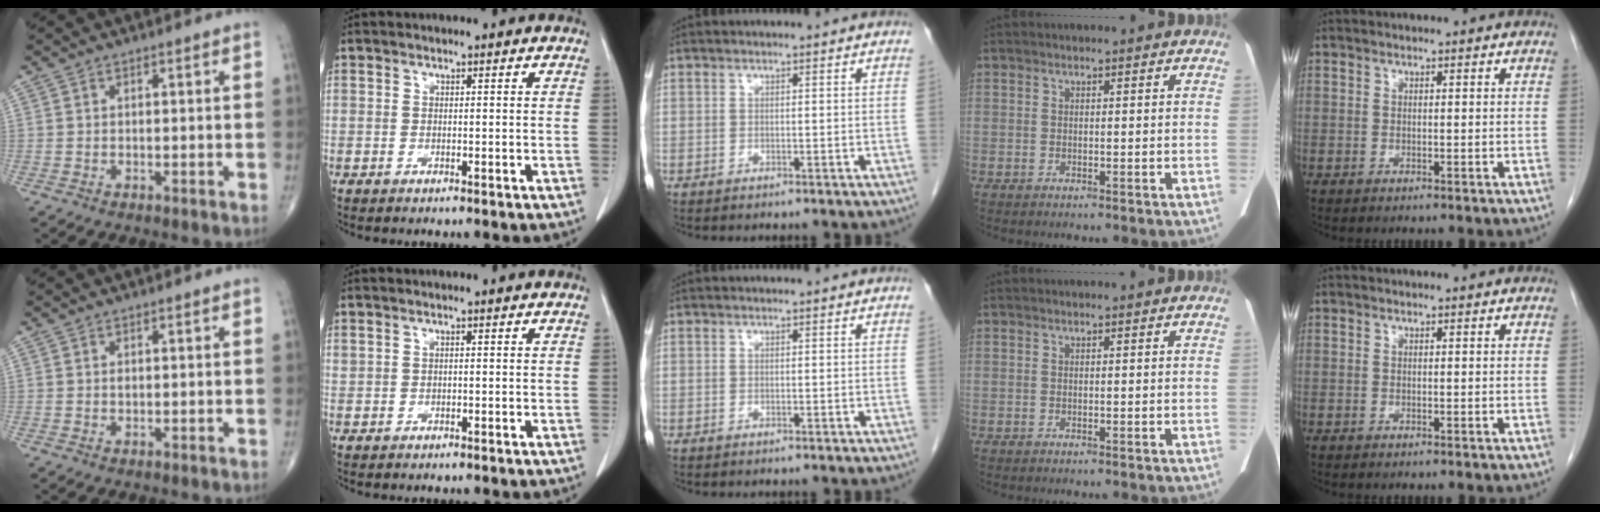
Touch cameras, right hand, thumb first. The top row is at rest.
{"thumb": {"total": 0.5, "force": [0.1, 0.3, 0.4], "torque": [-0.005, -0.001, 0.002]}, "index": {"total": 1.4, "force": [0.4, 1.1, 0.8], "torque": [-0.028, 0.012, 0.014]}}